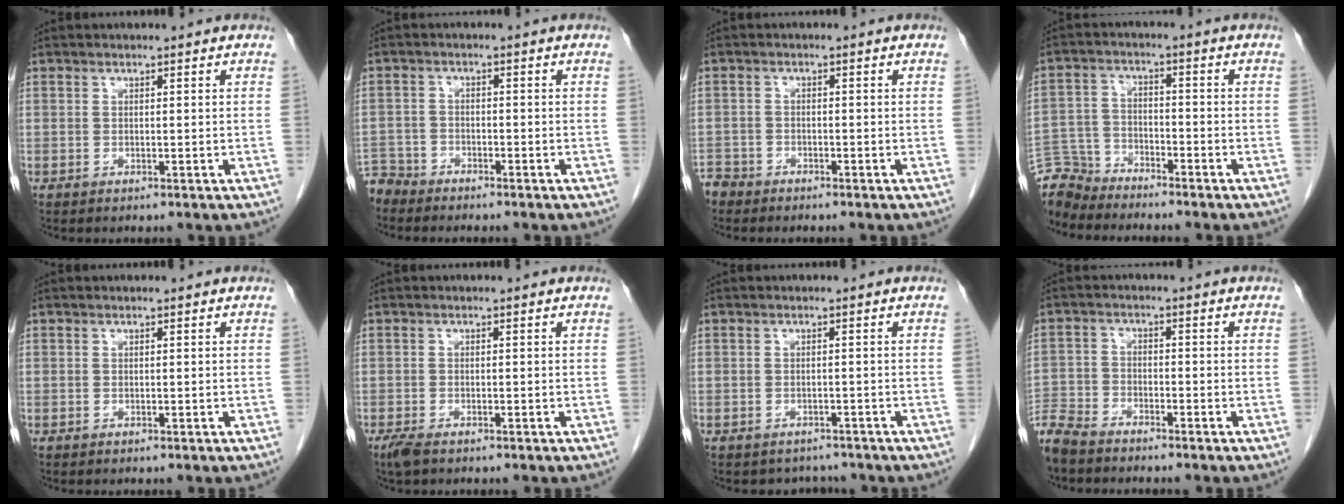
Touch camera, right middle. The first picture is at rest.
{"total": 4.3, "force": [-4.1, 1.2, -0.5], "torque": [0.016, -0.008, -0.080]}
{"total": 2.8, "force": [-2.5, 1.2, -0.3], "torque": [0.005, 0.001, -0.050]}
{"total": 6.9, "force": [-6.7, 1.4, -0.7], "torque": [0.013, 0.005, -0.133]}
{"total": 0.0}
{"total": 2.3, "force": [-1.7, 0.8, 1.4], "torque": [-0.036, -0.007, -0.029]}
{"total": 3.1, "force": [-2.8, 1.5, -0.3], "torque": [0.000, 0.005, -0.038]}
{"total": 6.7, "force": [-6.2, 1.7, 2.0], "torque": [-0.036, -0.015, -0.117]}